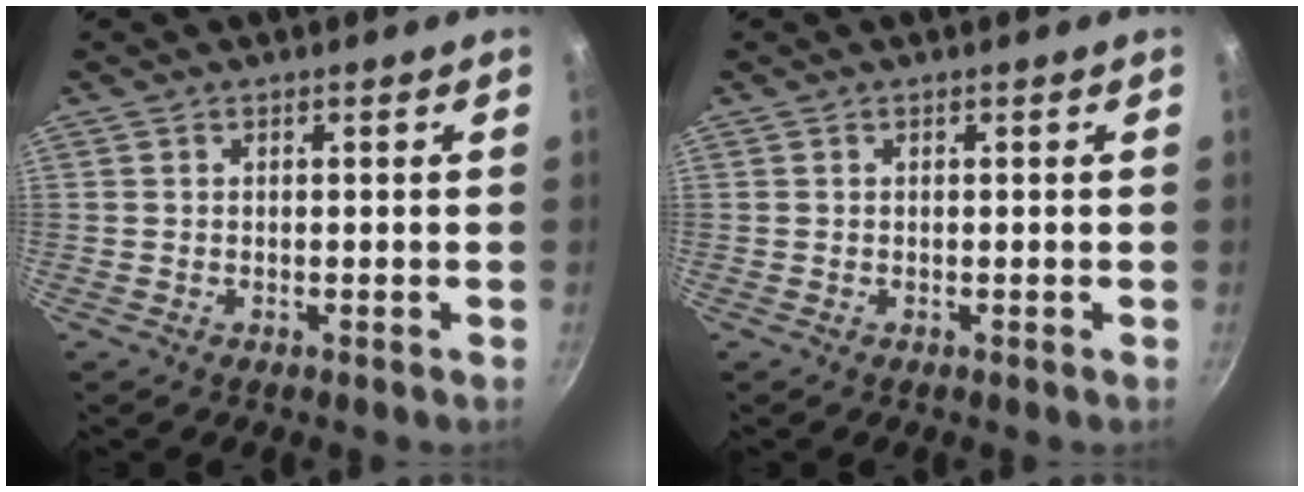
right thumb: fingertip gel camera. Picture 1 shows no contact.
{"total": 0.0}